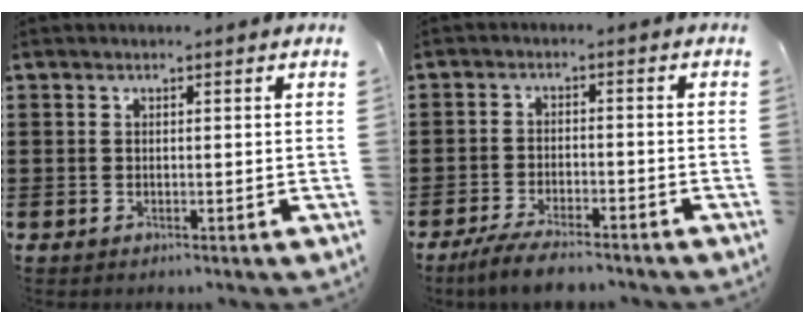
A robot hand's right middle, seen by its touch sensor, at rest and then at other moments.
{"total": 4.4, "force": [-3.9, 0.3, 1.9], "torque": [-0.046, -0.007, -0.078]}